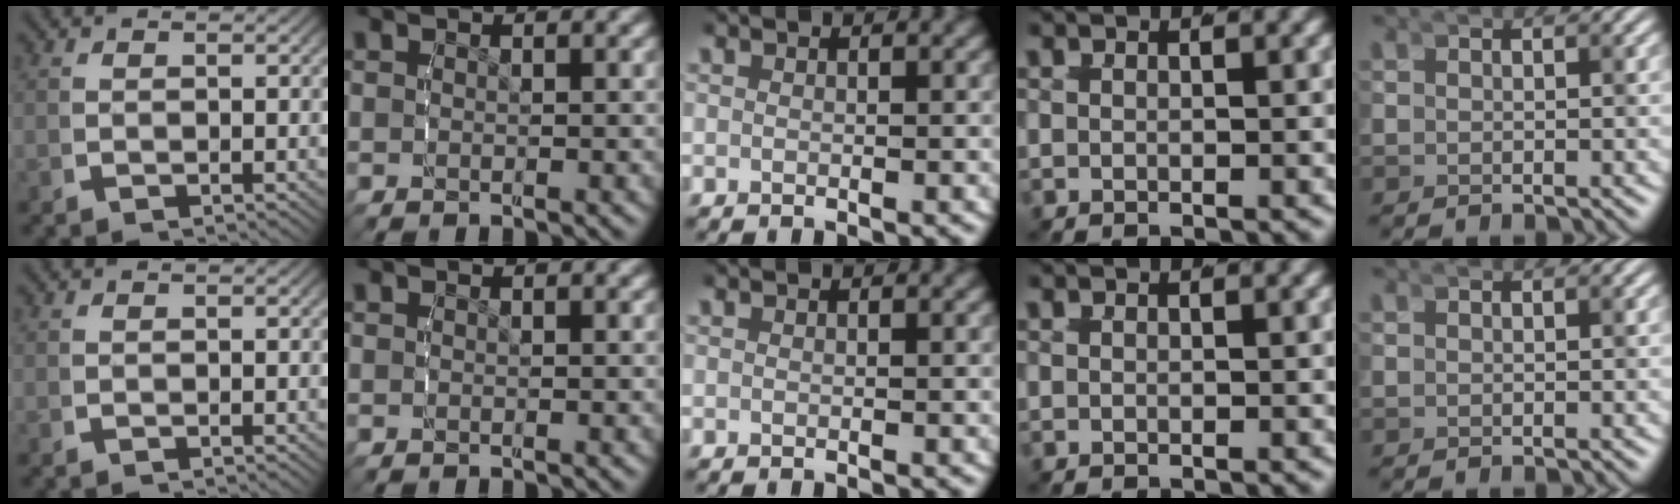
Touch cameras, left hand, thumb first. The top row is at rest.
{}